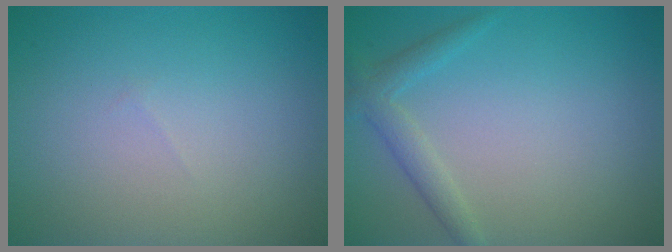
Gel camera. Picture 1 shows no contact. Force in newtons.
{"total": 2.0, "press": 2.0, "slide": 0.1}